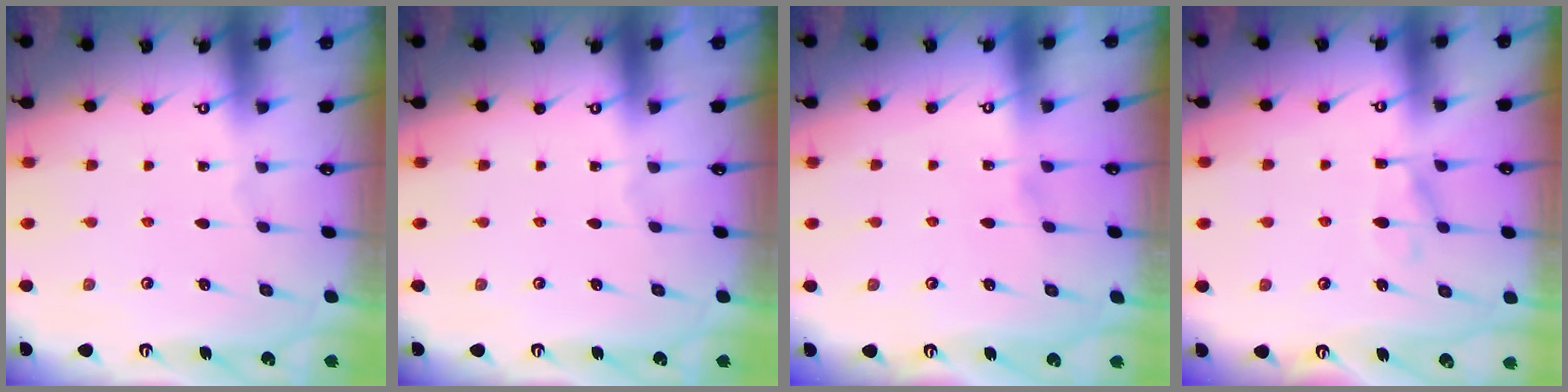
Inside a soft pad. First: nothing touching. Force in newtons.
{"total": 0.0}
{"total": 3.8, "press": 3.8, "slide": 0.4}
{"total": 7.5, "press": 7.5, "slide": 0.4}